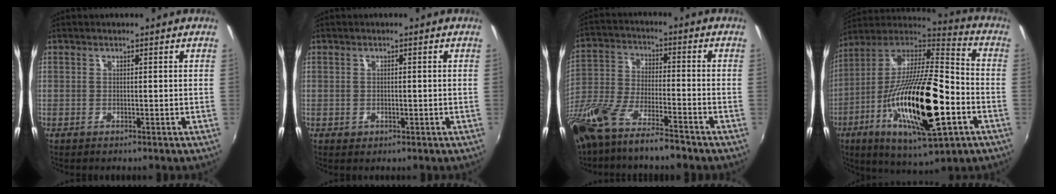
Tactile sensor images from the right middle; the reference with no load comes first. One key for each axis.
{"total": 1.1, "fx": -0.3, "fy": 0.9, "fz": 0.6, "tx": -0.009, "ty": -0.001, "tz": -0.005}
{"total": 16.9, "fx": -12.6, "fy": 4.3, "fz": 10.4, "tx": -0.237, "ty": -0.032, "tz": -0.236}
{"total": 26.3, "fx": -8.5, "fy": 7.2, "fz": 23.9, "tx": -0.429, "ty": -0.041, "tz": -0.148}